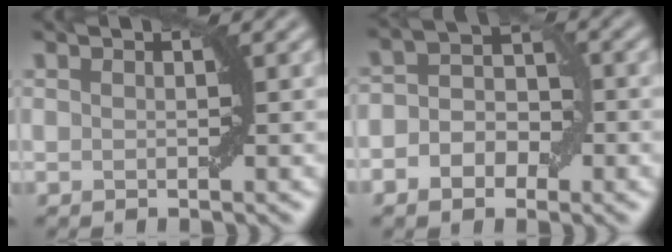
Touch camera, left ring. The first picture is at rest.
{"total": 4.1, "force": [-1.2, 2.8, 2.6], "torque": [-0.025, 0.004, -0.028]}